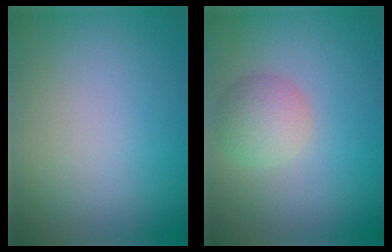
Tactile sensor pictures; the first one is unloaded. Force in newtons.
{"total": 3.0, "press": 3.0, "slide": 0.1}